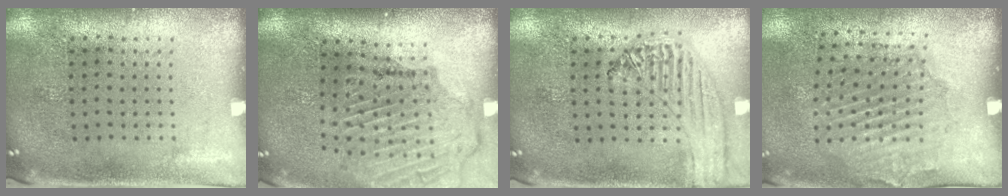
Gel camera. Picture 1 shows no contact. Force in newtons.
{"total": 1.9, "press": 1.8, "slide": 0.3}
{"total": 1.2, "press": 1.2, "slide": 0.1}
{"total": 1.8, "press": 1.5, "slide": 0.9}